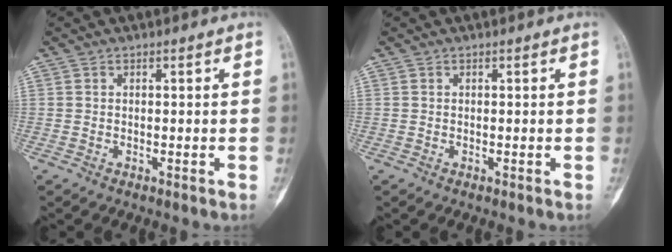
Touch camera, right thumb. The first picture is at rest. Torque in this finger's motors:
{"motor_torque": [0.21, 0.12, 0.06, -0.05, 0.00]}